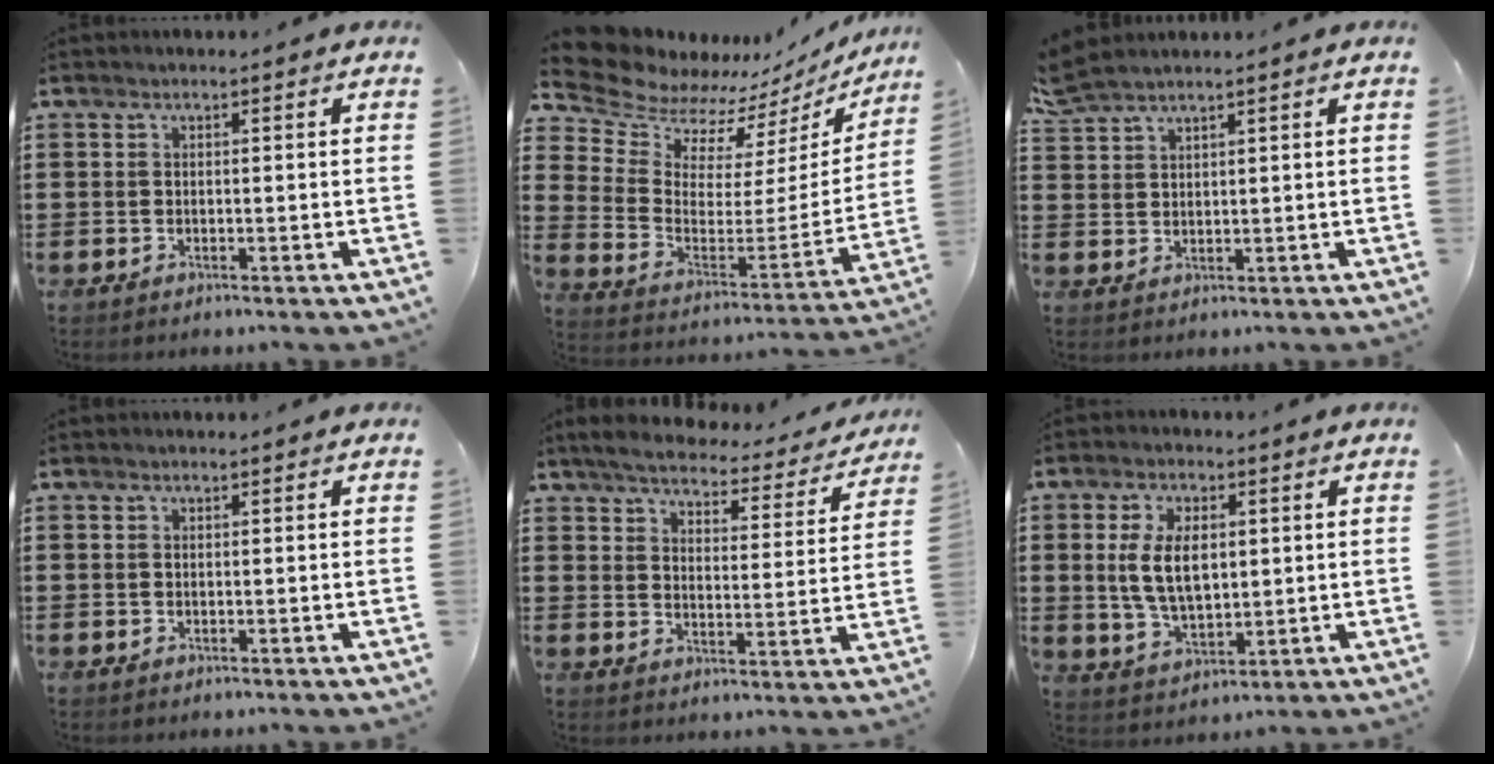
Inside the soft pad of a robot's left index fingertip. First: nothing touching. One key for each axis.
{"total": 9.6, "fx": 9.0, "fy": 3.0, "fz": 1.7, "tx": -0.089, "ty": -0.075, "tz": 0.160}
{"total": 3.0, "fx": 2.7, "fy": 0.6, "fz": 1.1, "tx": -0.030, "ty": 0.002, "tz": 0.051}
{"total": 0.0}
{"total": 4.5, "fx": 4.3, "fy": 0.4, "fz": 1.4, "tx": -0.050, "ty": -0.029, "tz": 0.070}
{"total": 8.2, "fx": 1.3, "fy": 4.3, "fz": 6.8, "tx": -0.134, "ty": 0.003, "tz": 0.016}